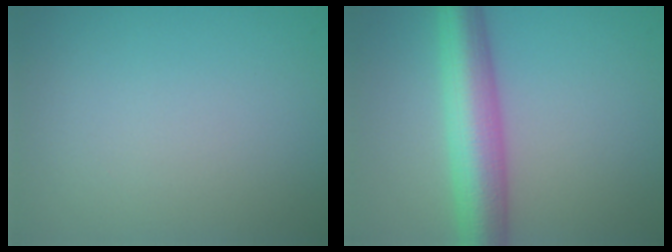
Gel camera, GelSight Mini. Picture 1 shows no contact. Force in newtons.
{"total": 7.0, "press": 7.0, "slide": 0.0}